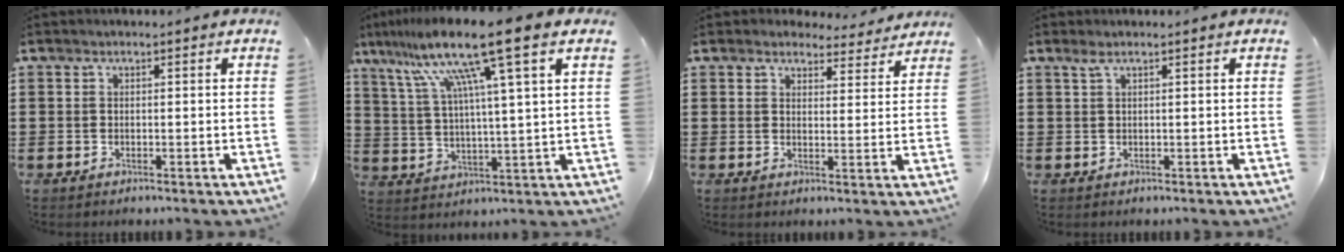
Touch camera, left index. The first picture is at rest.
{"total": 13.7, "force": [8.6, -0.4, 10.6], "torque": [-0.237, -0.022, 0.134]}
{"total": 4.2, "force": [4.0, 0.9, 0.9], "torque": [-0.022, -0.015, 0.074]}
{"total": 1.0, "force": [0.5, 0.1, 0.9], "torque": [-0.017, 0.002, 0.010]}